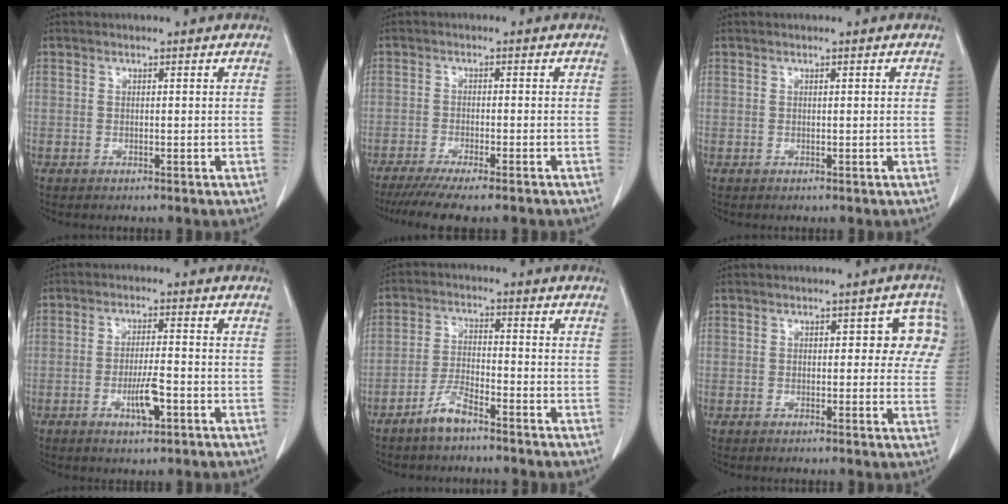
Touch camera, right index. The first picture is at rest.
{"total": 10.5, "force": [-8.7, 0.6, 5.7], "torque": [-0.072, -0.022, -0.132]}
{"total": 0.0}
{"total": 5.1, "force": [-2.0, 0.9, 4.6], "torque": [-0.084, -0.003, -0.034]}
{"total": 4.7, "force": [-3.6, 0.8, 2.8], "torque": [-0.065, -0.004, -0.073]}
{"total": 6.4, "force": [2.1, 3.1, 5.2], "torque": [-0.031, 0.018, 0.018]}